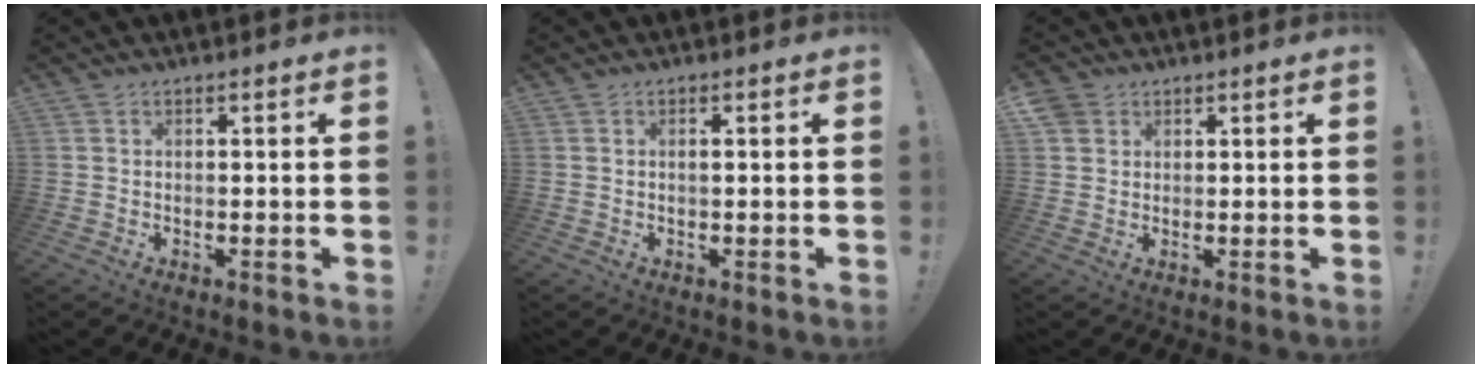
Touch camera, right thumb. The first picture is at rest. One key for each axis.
{"total": 0.8, "fx": 0.0, "fy": 0.1, "fz": 0.8, "tx": -0.011, "ty": -0.001, "tz": -0.001}
{"total": 3.5, "fx": 2.1, "fy": 2.7, "fz": 1.0, "tx": -0.014, "ty": -0.007, "tz": 0.039}